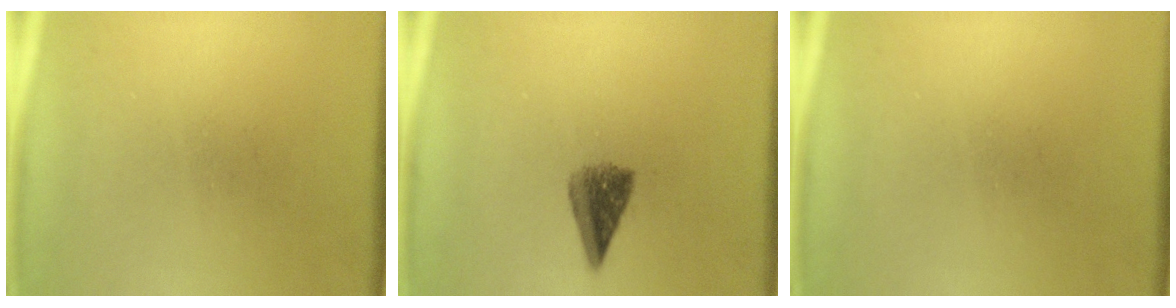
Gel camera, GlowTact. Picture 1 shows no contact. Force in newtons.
{"total": 4.5}
{"total": 0.0}